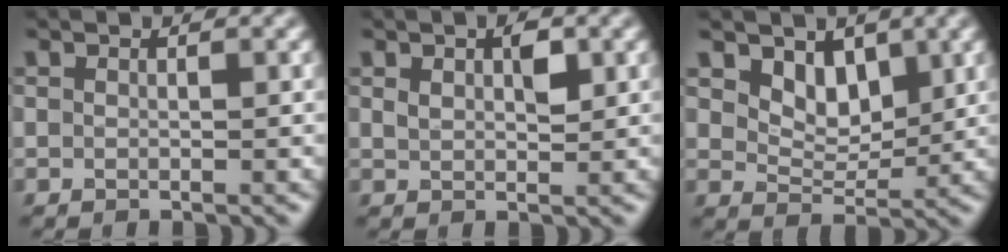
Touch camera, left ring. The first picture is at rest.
{"total": 2.1, "force": [0.8, 1.1, 1.6], "torque": [-0.028, 0.002, 0.016]}
{"total": 3.6, "force": [2.1, 2.3, 1.8], "torque": [-0.045, -0.020, 0.037]}